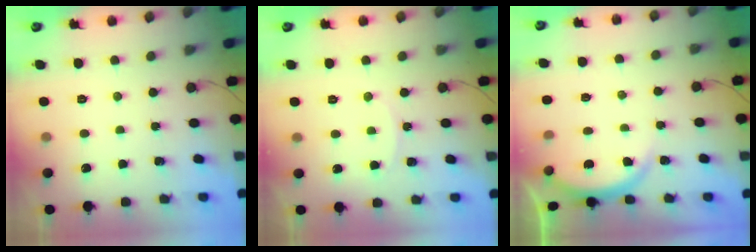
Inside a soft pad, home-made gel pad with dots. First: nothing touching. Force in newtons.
{"total": 4.8, "press": 4.8, "slide": 0.4}
{"total": 4.7, "press": 4.7, "slide": 0.2}